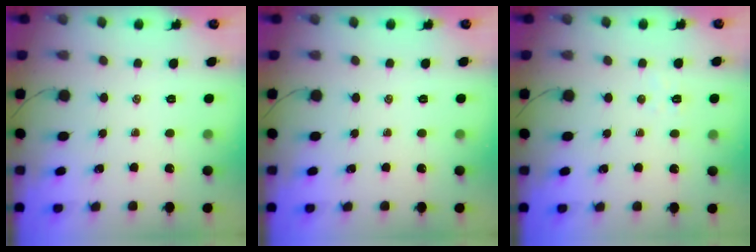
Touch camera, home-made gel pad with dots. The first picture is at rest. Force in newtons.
{"total": 0.0}
{"total": 3.9, "press": 3.8, "slide": 0.9}